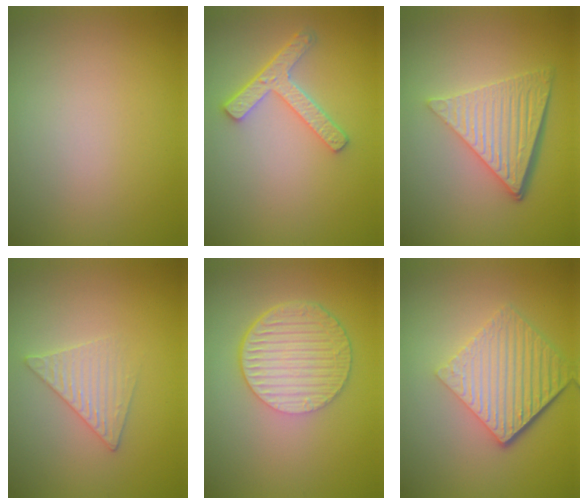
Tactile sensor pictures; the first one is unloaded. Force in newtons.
{"total": 3.8, "press": 2.9, "slide": 2.4}
{"total": 6.5, "press": 4.4, "slide": 4.8}
{"total": 2.6, "press": 2.6, "slide": 0.3}
{"total": 6.5, "press": 4.5, "slide": 4.7}
{"total": 6.5, "press": 4.4, "slide": 4.8}